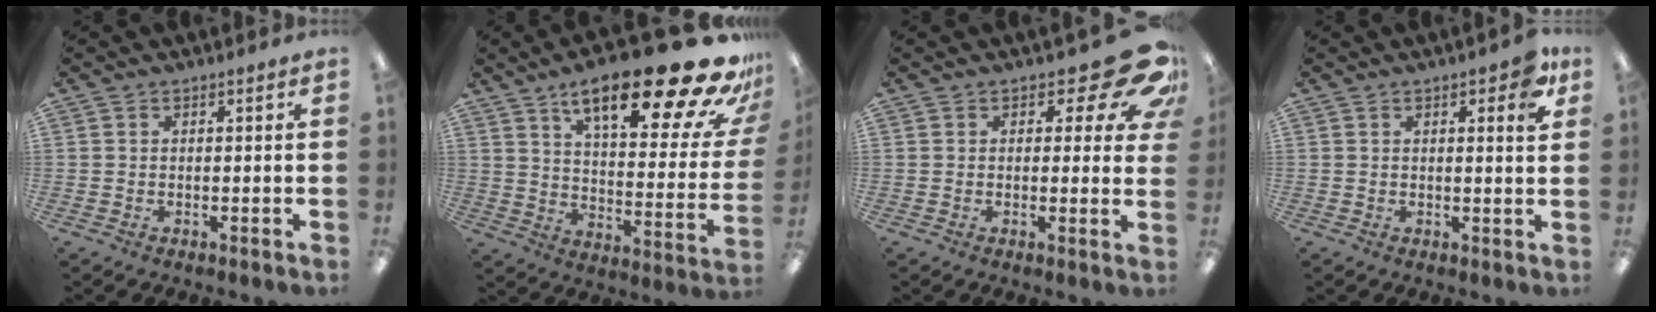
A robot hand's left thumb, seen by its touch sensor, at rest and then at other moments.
{"total": 28.0, "force": [17.0, 8.2, 20.6], "torque": [-0.294, -0.112, 0.269]}
{"total": 11.9, "force": [6.9, 4.9, 8.4], "torque": [-0.096, -0.048, 0.119]}
{"total": 5.3, "force": [2.6, 1.5, 4.3], "torque": [-0.057, -0.007, 0.038]}